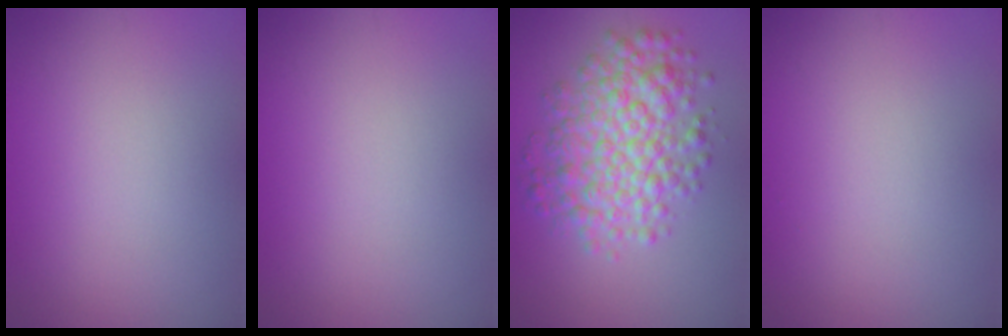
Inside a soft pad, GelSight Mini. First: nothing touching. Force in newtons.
{"total": 0.0}
{"total": 6.2, "press": 6.2, "slide": 0.1}
{"total": 0.0}